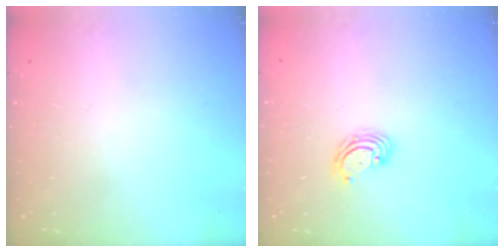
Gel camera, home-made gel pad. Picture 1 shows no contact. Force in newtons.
{"total": 4.2, "press": 4.2, "slide": 0.3}